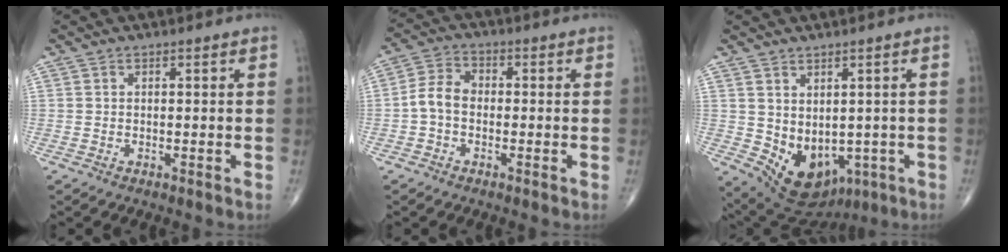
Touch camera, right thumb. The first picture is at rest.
{"total": 5.6, "force": [-1.1, 4.0, 3.8], "torque": [-0.065, 0.020, -0.033]}
{"total": 10.6, "force": [-1.5, 7.7, 7.1], "torque": [-0.078, 0.000, 0.010]}